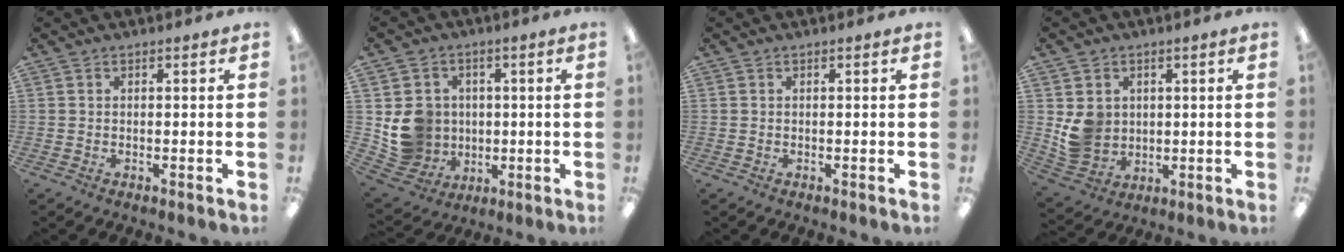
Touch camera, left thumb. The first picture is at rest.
{"total": 9.7, "force": [0.7, 9.5, 2.1], "torque": [-0.057, -0.001, 0.029]}
{"total": 0.0}
{"total": 7.5, "force": [1.7, 7.0, 2.3], "torque": [-0.043, 0.001, 0.039]}